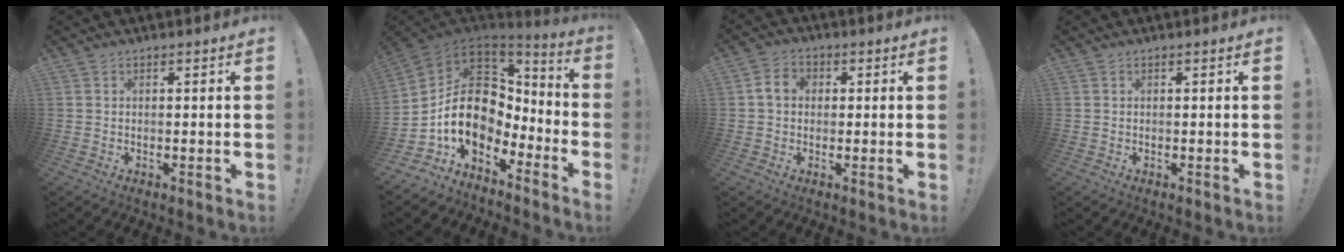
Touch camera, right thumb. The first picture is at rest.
{"total": 16.4, "force": [-0.5, 12.0, 11.1], "torque": [-0.202, -0.009, 0.009]}
{"total": 5.6, "force": [0.5, 4.4, 3.5], "torque": [-0.057, 0.014, 0.011]}
{"total": 0.0}